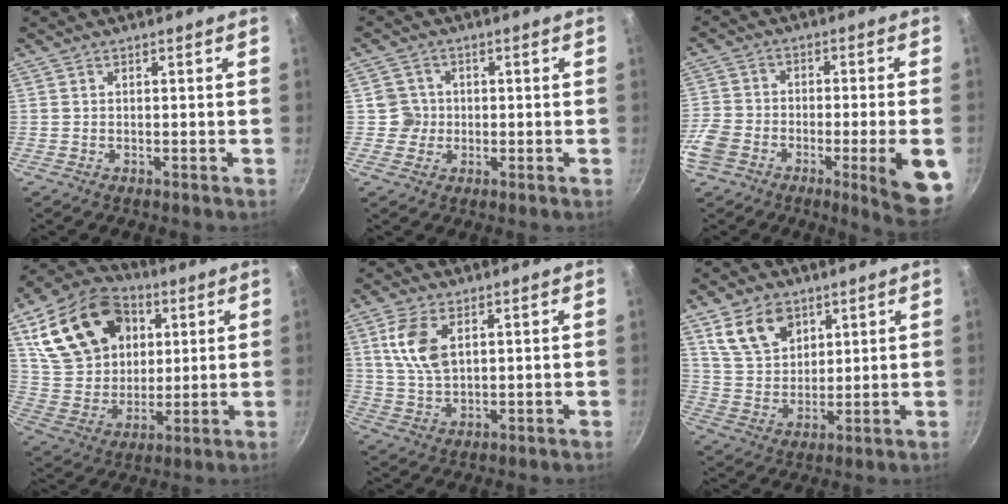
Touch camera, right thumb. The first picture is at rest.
{"total": 3.8, "force": [0.0, 3.7, 0.5], "torque": [0.019, 0.010, -0.004]}
{"total": 16.5, "force": [-6.3, 5.1, 14.3], "torque": [-0.226, 0.013, -0.109]}
{"total": 23.2, "force": [8.4, 16.8, 13.6], "torque": [-0.217, -0.003, 0.158]}
{"total": 8.6, "force": [3.0, 4.7, 6.6], "torque": [-0.127, -0.012, 0.061]}
{"total": 11.2, "force": [5.6, 7.7, 5.9], "torque": [-0.081, -0.021, 0.112]}